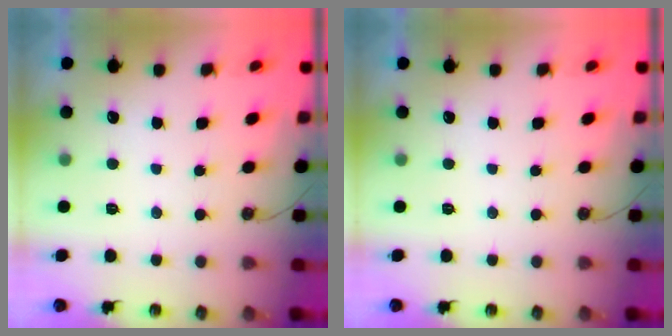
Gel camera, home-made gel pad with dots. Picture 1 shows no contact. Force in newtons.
{"total": 0.0}